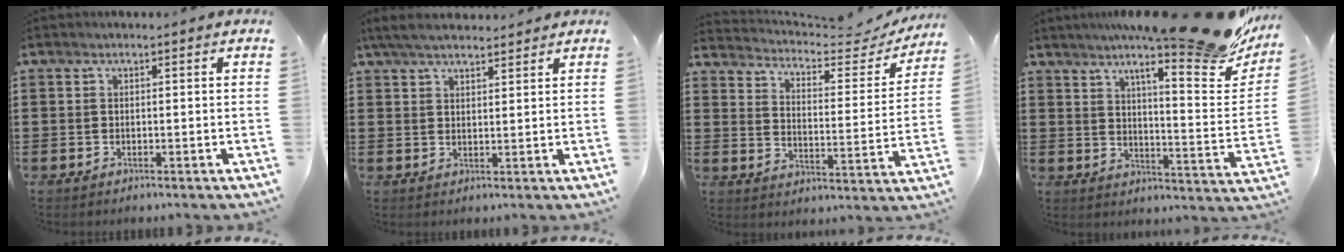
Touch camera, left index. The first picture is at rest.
{"total": 4.6, "force": [4.0, 1.1, 2.0], "torque": [-0.049, 0.000, 0.075]}
{"total": 3.7, "force": [3.5, 0.7, 1.0], "torque": [-0.035, -0.028, 0.050]}
{"total": 14.4, "force": [11.6, 0.4, 8.6], "torque": [-0.124, -0.089, 0.178]}